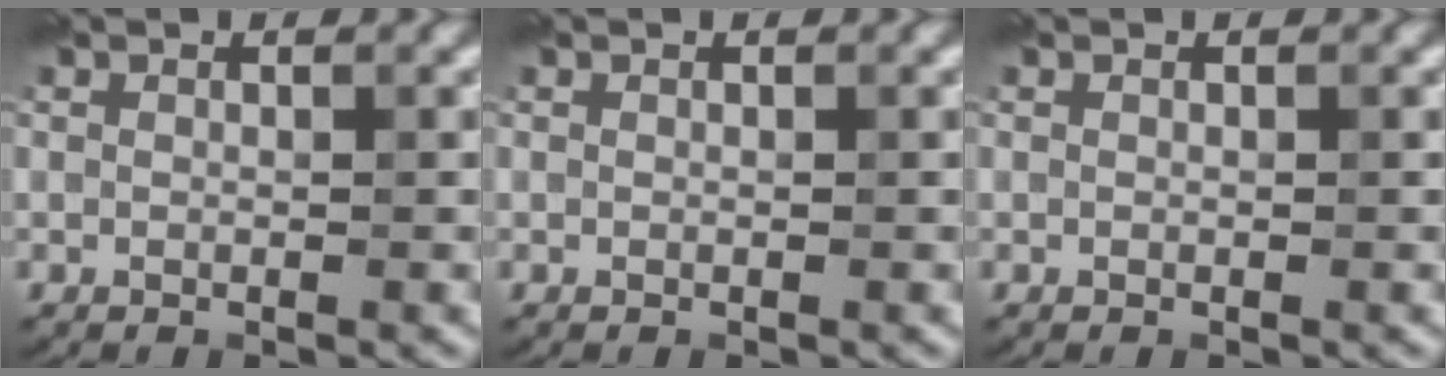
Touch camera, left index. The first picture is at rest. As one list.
[{"total": 0.0}, {"total": 0.0}]